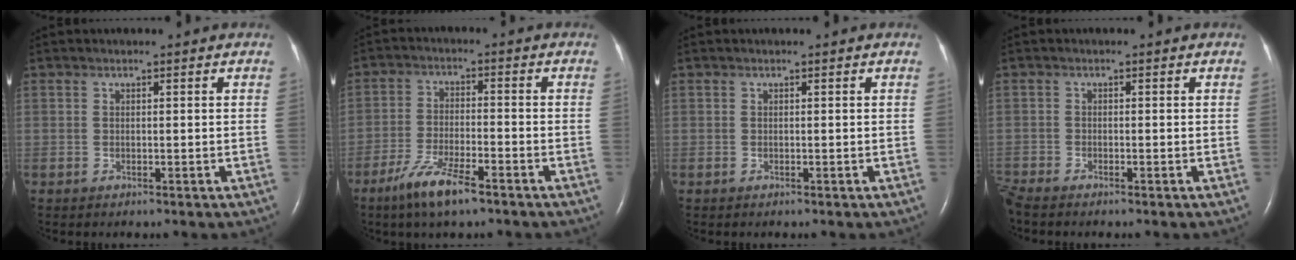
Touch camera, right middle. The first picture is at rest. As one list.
[{"total": 7.5, "force": [-5.1, 1.2, 5.4], "torque": [-0.116, -0.012, -0.093]}, {"total": 0.0}, {"total": 1.6, "force": [-1.6, -0.1, 0.3], "torque": [-0.016, -0.008, -0.034]}]